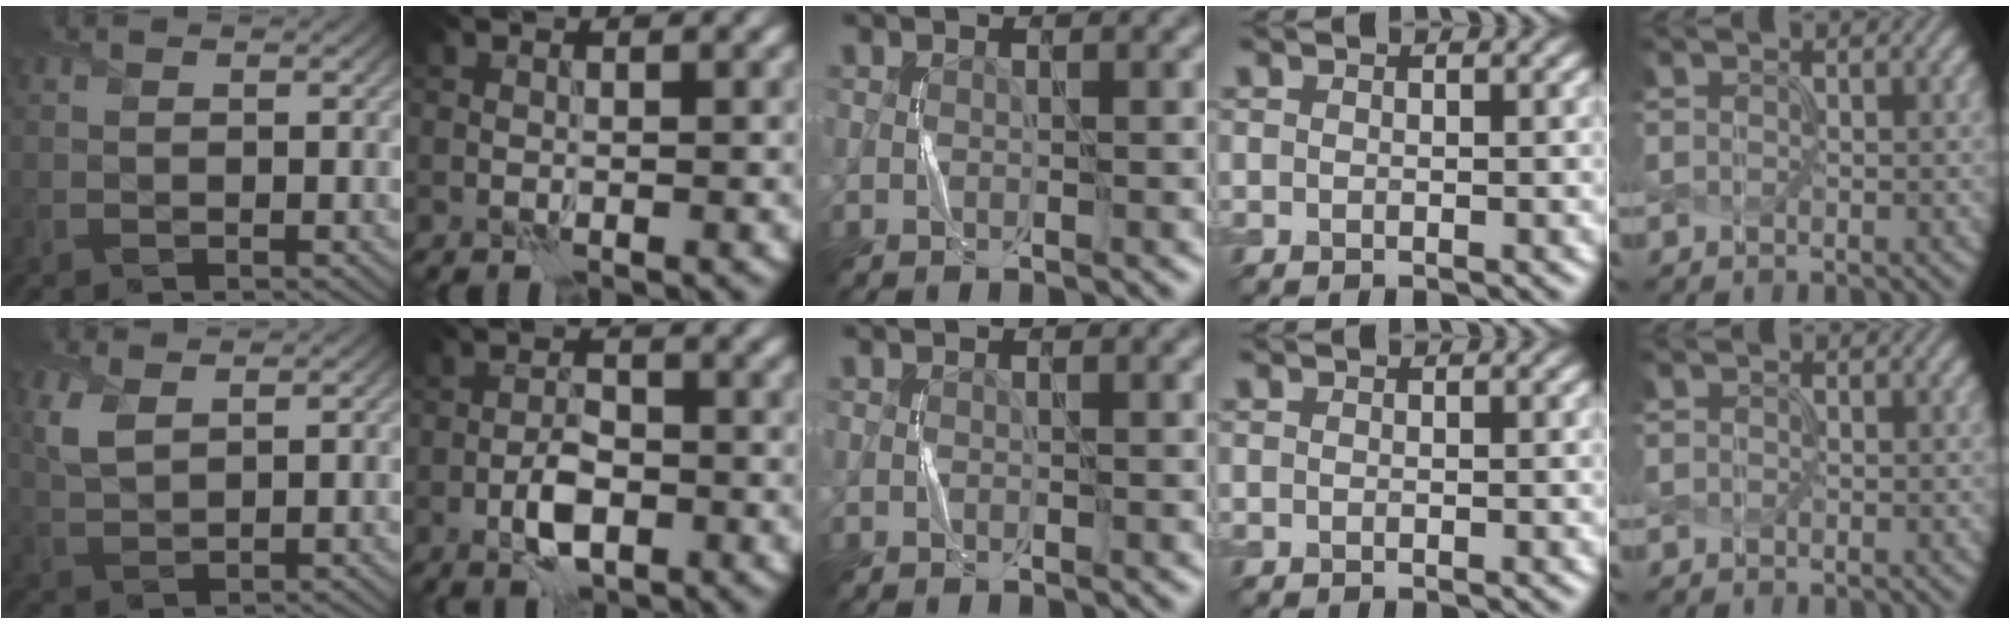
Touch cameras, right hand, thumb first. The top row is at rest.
{"thumb": {"total": 3.7, "force": [2.0, 1.6, 2.7], "torque": [-0.079, 0.003, 0.046]}, "index": {"total": 3.7, "force": [-1.7, 1.6, 2.9], "torque": [-0.049, 0.004, -0.034]}, "little": {"total": 0.5, "force": [-0.1, -0.1, -0.5], "torque": [0.007, 0.000, 0.005]}}